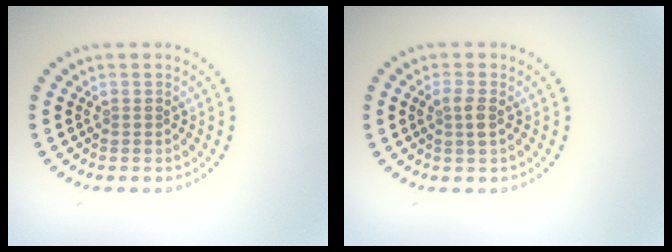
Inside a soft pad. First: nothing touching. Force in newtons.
{"total": 1.5, "press": 1.4, "slide": 0.4}